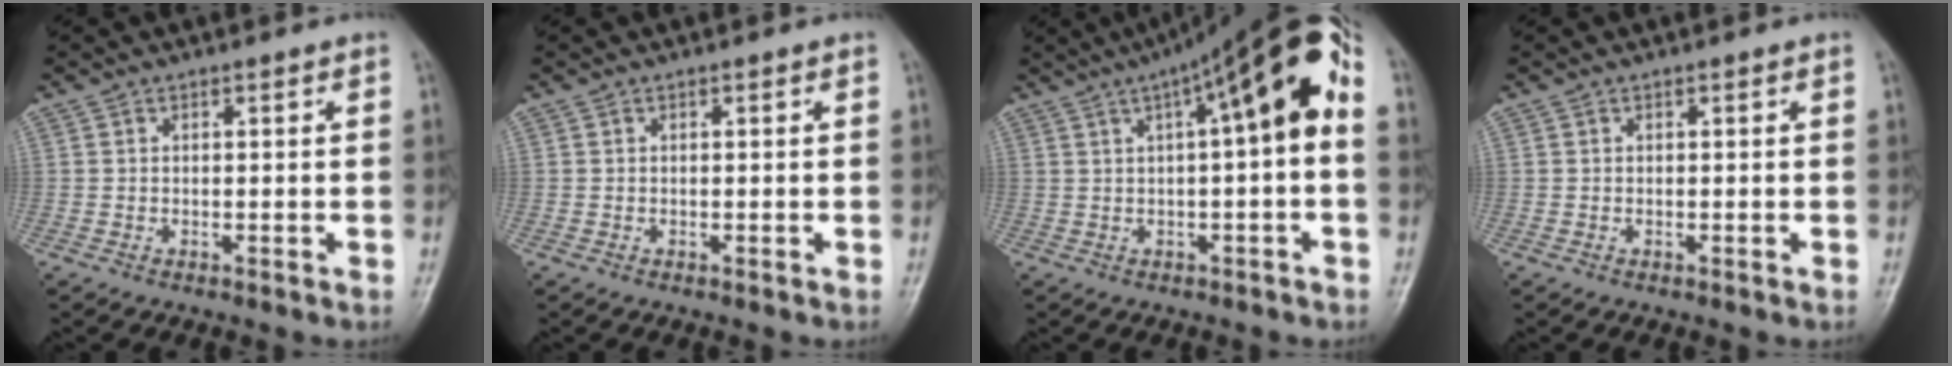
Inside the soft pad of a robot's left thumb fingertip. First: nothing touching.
{"total": 0.0}
{"total": 15.7, "force": [3.4, 3.7, 14.8], "torque": [-0.215, 0.044, 0.041]}
{"total": 0.0}